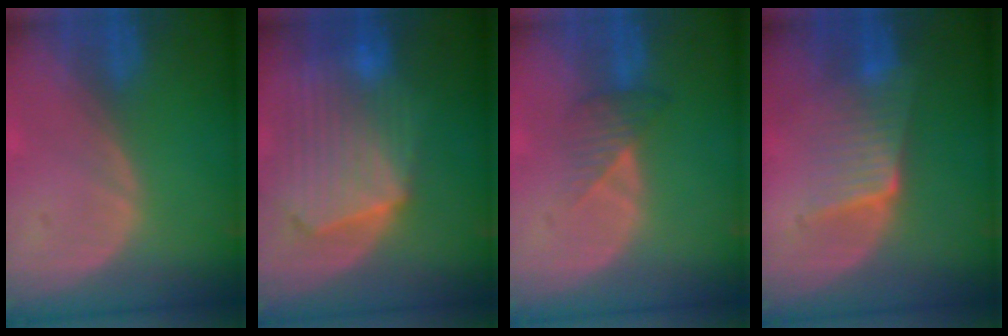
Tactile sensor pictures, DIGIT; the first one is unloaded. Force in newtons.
{"total": 10.8, "press": 9.5, "slide": 5.2}
{"total": 3.3, "press": 3.1, "slide": 1.3}
{"total": 6.5, "press": 5.6, "slide": 3.2}